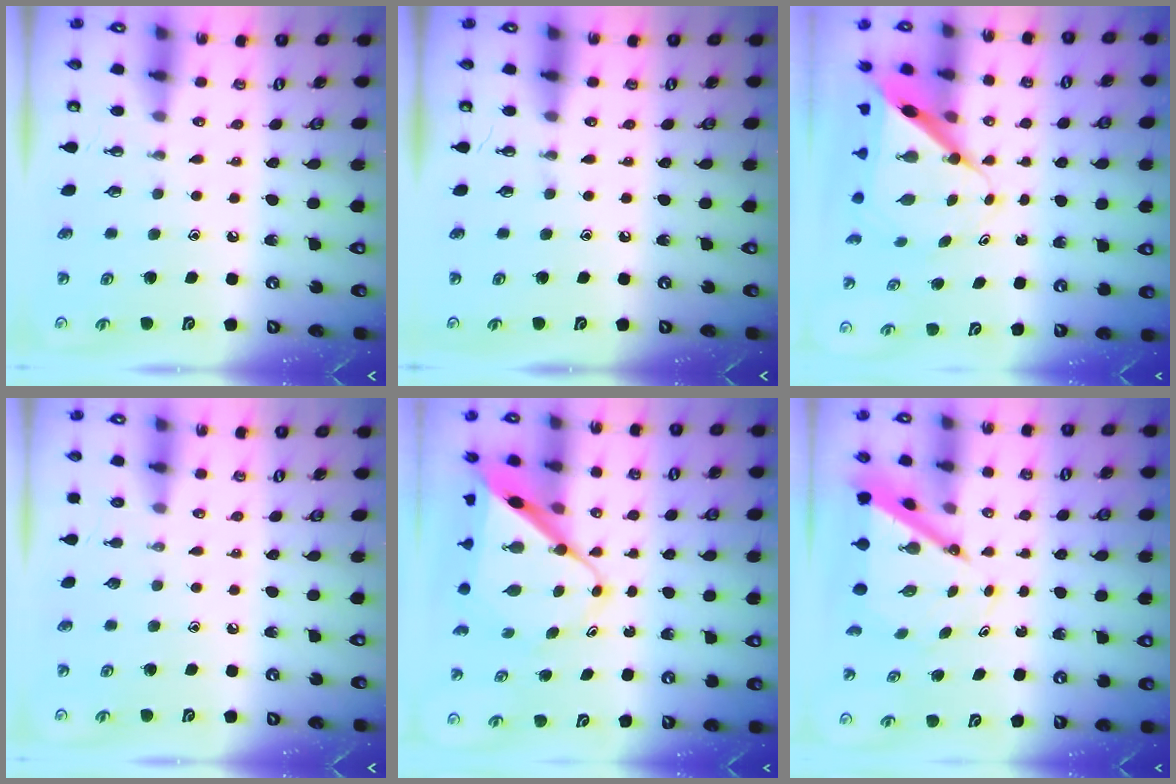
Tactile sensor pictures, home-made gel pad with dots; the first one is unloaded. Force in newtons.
{"total": 0.0}
{"total": 9.1, "press": 9.1, "slide": 0.5}
{"total": 0.0}
{"total": 11.1, "press": 11.0, "slide": 0.9}
{"total": 6.8, "press": 6.8, "slide": 0.4}